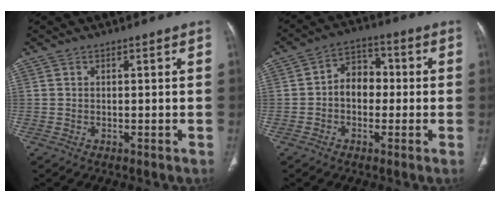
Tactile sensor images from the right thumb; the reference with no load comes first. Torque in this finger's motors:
{"motor_torque": [-0.45, -0.03, 0.09, 0.29, 0.03]}